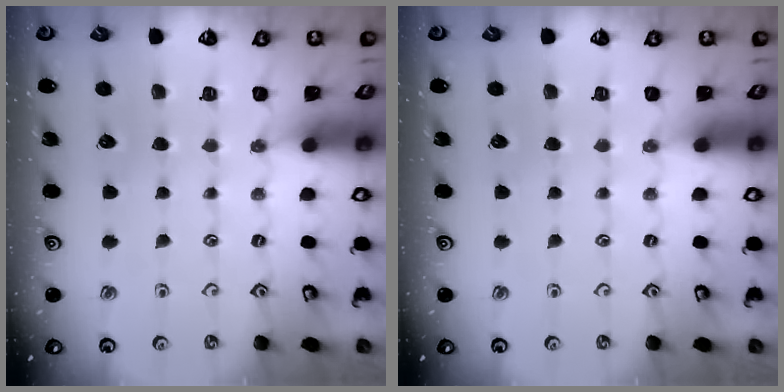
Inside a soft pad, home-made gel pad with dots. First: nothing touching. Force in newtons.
{"total": 0.0}